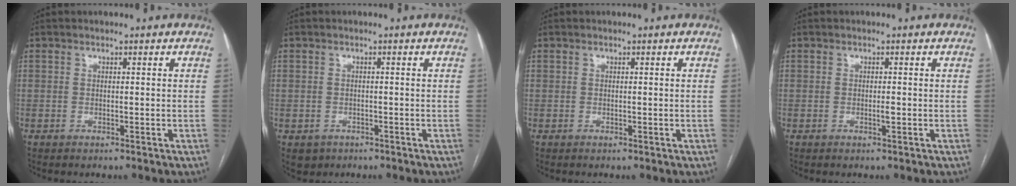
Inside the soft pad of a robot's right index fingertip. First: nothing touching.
{"total": 2.6, "force": [-1.4, 2.2, 0.5], "torque": [-0.005, 0.003, -0.015]}
{"total": 0.0}
{"total": 0.8, "force": [-0.2, -0.1, 0.8], "torque": [-0.017, -0.002, -0.003]}